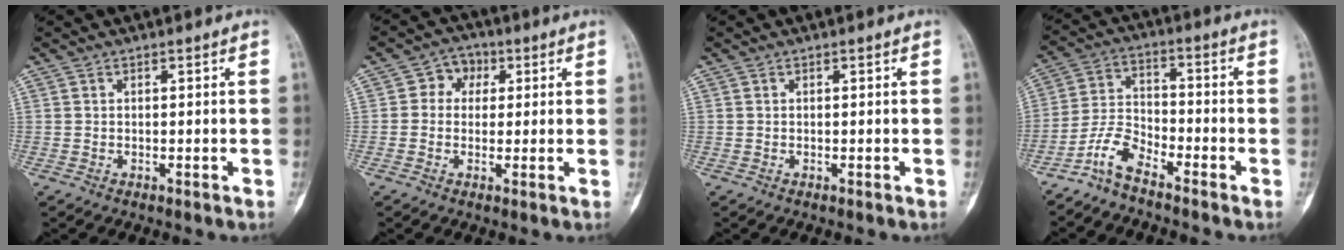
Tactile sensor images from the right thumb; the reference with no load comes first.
{"total": 5.0, "force": [1.1, 4.4, 2.2], "torque": [-0.003, 0.009, 0.007]}
{"total": 0.0}
{"total": 3.8, "force": [-3.1, 1.0, 1.9], "torque": [-0.038, 0.021, -0.067]}